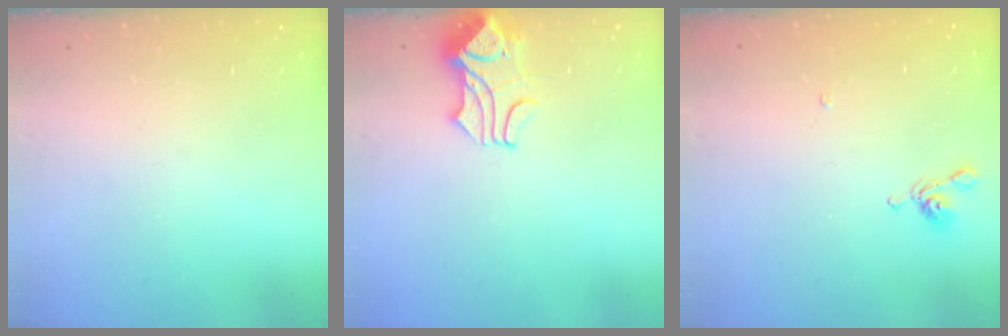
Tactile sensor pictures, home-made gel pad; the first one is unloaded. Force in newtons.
{"total": 1.7, "press": 1.3, "slide": 1.1}
{"total": 3.1, "press": 3.1, "slide": 0.3}